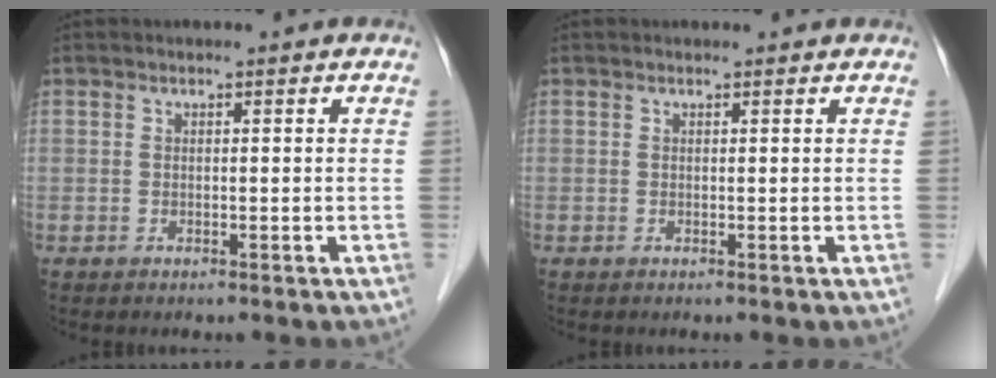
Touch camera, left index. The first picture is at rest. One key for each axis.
{"total": 0.7, "fx": 0.7, "fy": 0.2, "fz": 0.0, "tx": -0.008, "ty": 0.002, "tz": 0.008}